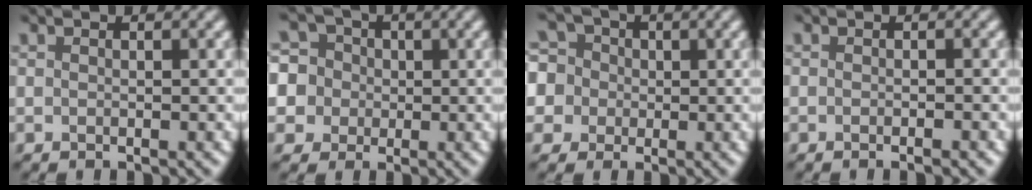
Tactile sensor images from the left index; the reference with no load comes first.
{"total": 8.5, "force": [1.2, 7.8, 3.1], "torque": [-0.076, 0.040, -0.006]}
{"total": 8.0, "force": [1.3, 7.0, 3.5], "torque": [-0.079, 0.041, -0.025]}
{"total": 0.9, "force": [-0.6, 0.0, 0.7], "torque": [-0.012, 0.001, -0.008]}